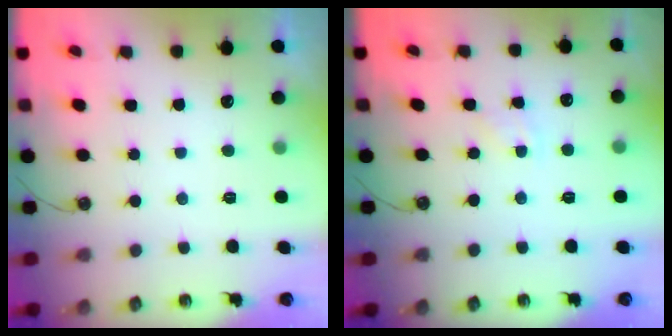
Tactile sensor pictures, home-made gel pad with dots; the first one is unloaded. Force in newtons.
{"total": 2.2, "press": 2.1, "slide": 0.3}